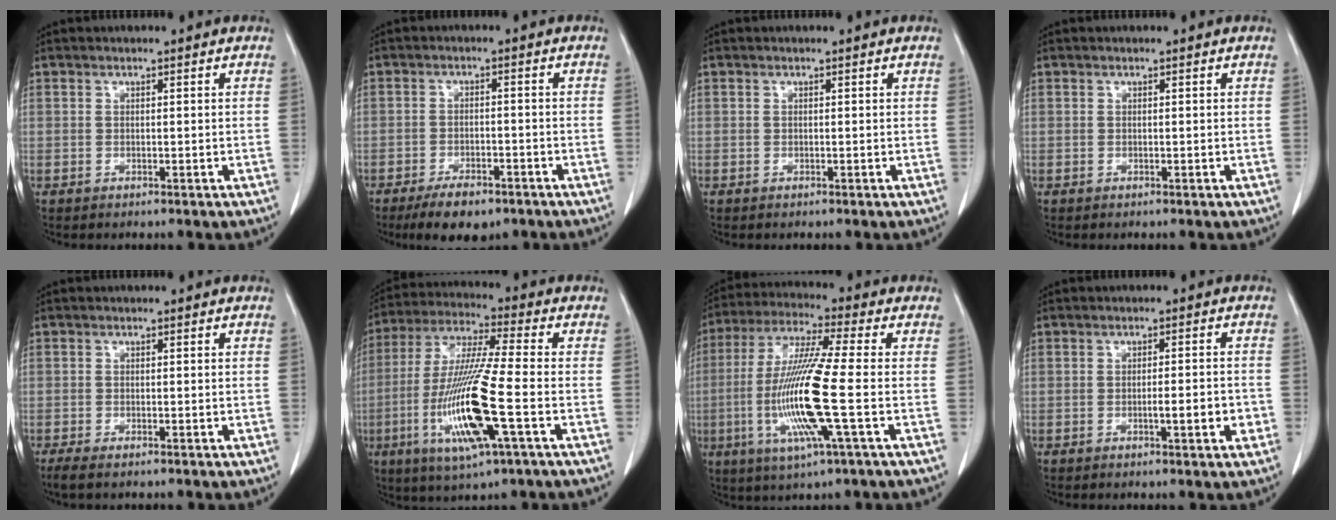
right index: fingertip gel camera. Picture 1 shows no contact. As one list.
[{"total": 6.7, "force": [-4.9, 2.4, 3.9], "torque": [-0.065, -0.006, -0.078]}, {"total": 0.0}, {"total": 0.0}, {"total": 3.0, "force": [-2.4, 0.6, 1.8], "torque": [-0.030, -0.010, -0.034]}, {"total": 16.3, "force": [-4.7, 0.6, 15.6], "torque": [-0.325, -0.020, -0.089]}, {"total": 14.9, "force": [-3.0, -0.2, 14.6], "torque": [-0.304, -0.015, -0.067]}, {"total": 3.8, "force": [-1.2, 0.5, 3.6], "torque": [-0.052, 0.000, -0.015]}]